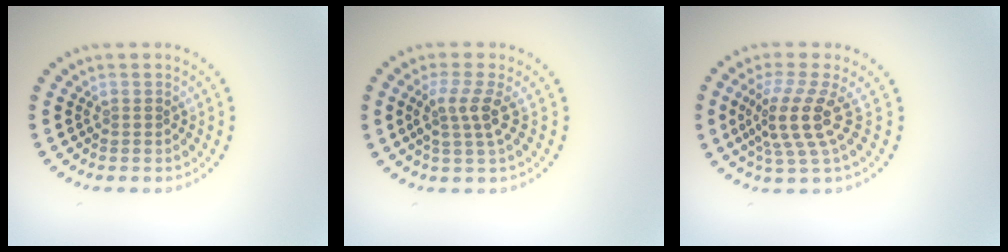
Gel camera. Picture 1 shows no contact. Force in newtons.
{"total": 2.7, "press": 2.0, "slide": 1.9}
{"total": 4.2, "press": 3.0, "slide": 2.9}